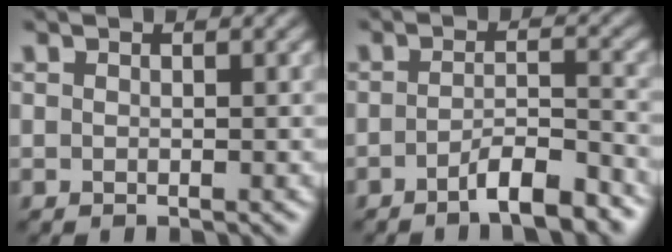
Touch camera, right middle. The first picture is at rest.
{"total": 4.4, "force": [-3.0, 0.9, 3.1], "torque": [-0.047, 0.004, -0.052]}